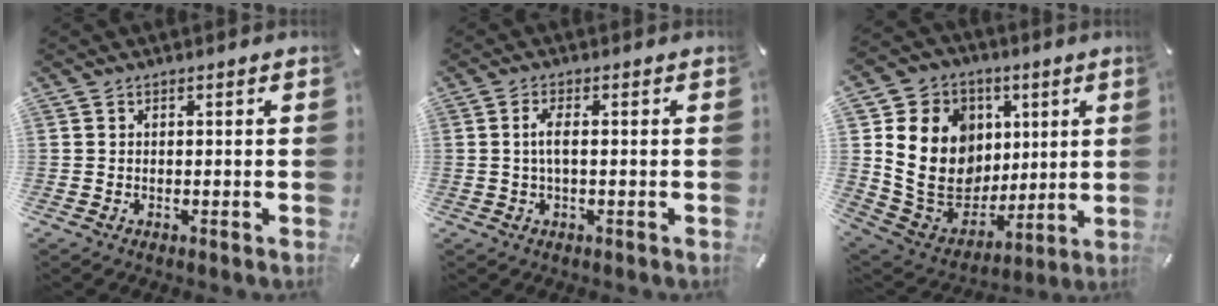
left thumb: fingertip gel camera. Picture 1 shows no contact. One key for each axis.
{"total": 3.7, "fx": 0.0, "fy": 0.9, "fz": 3.6, "tx": -0.073, "ty": -0.002, "tz": -0.004}
{"total": 20.4, "fx": 3.8, "fy": 17.3, "fz": 10.0, "tx": -0.178, "ty": -0.026, "tz": 0.091}